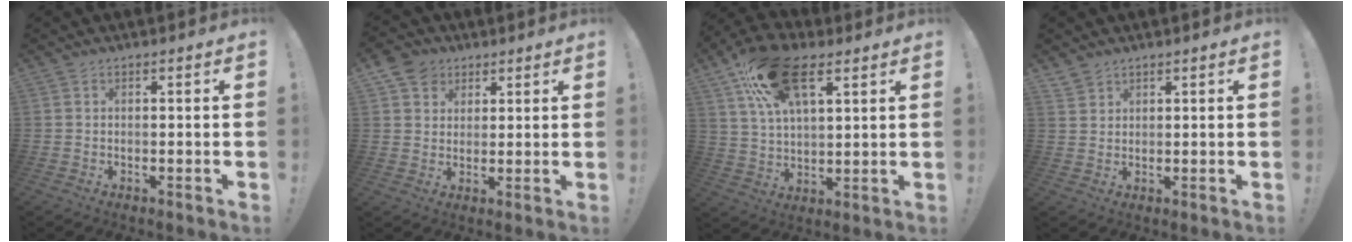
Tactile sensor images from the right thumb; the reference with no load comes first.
{"total": 7.7, "force": [4.0, 6.4, 1.4], "torque": [-0.014, -0.029, 0.079]}
{"total": 18.6, "force": [9.7, 9.6, 12.5], "torque": [-0.226, -0.025, 0.174]}
{"total": 2.8, "force": [2.4, 1.4, 0.2], "torque": [0.003, -0.018, 0.046]}